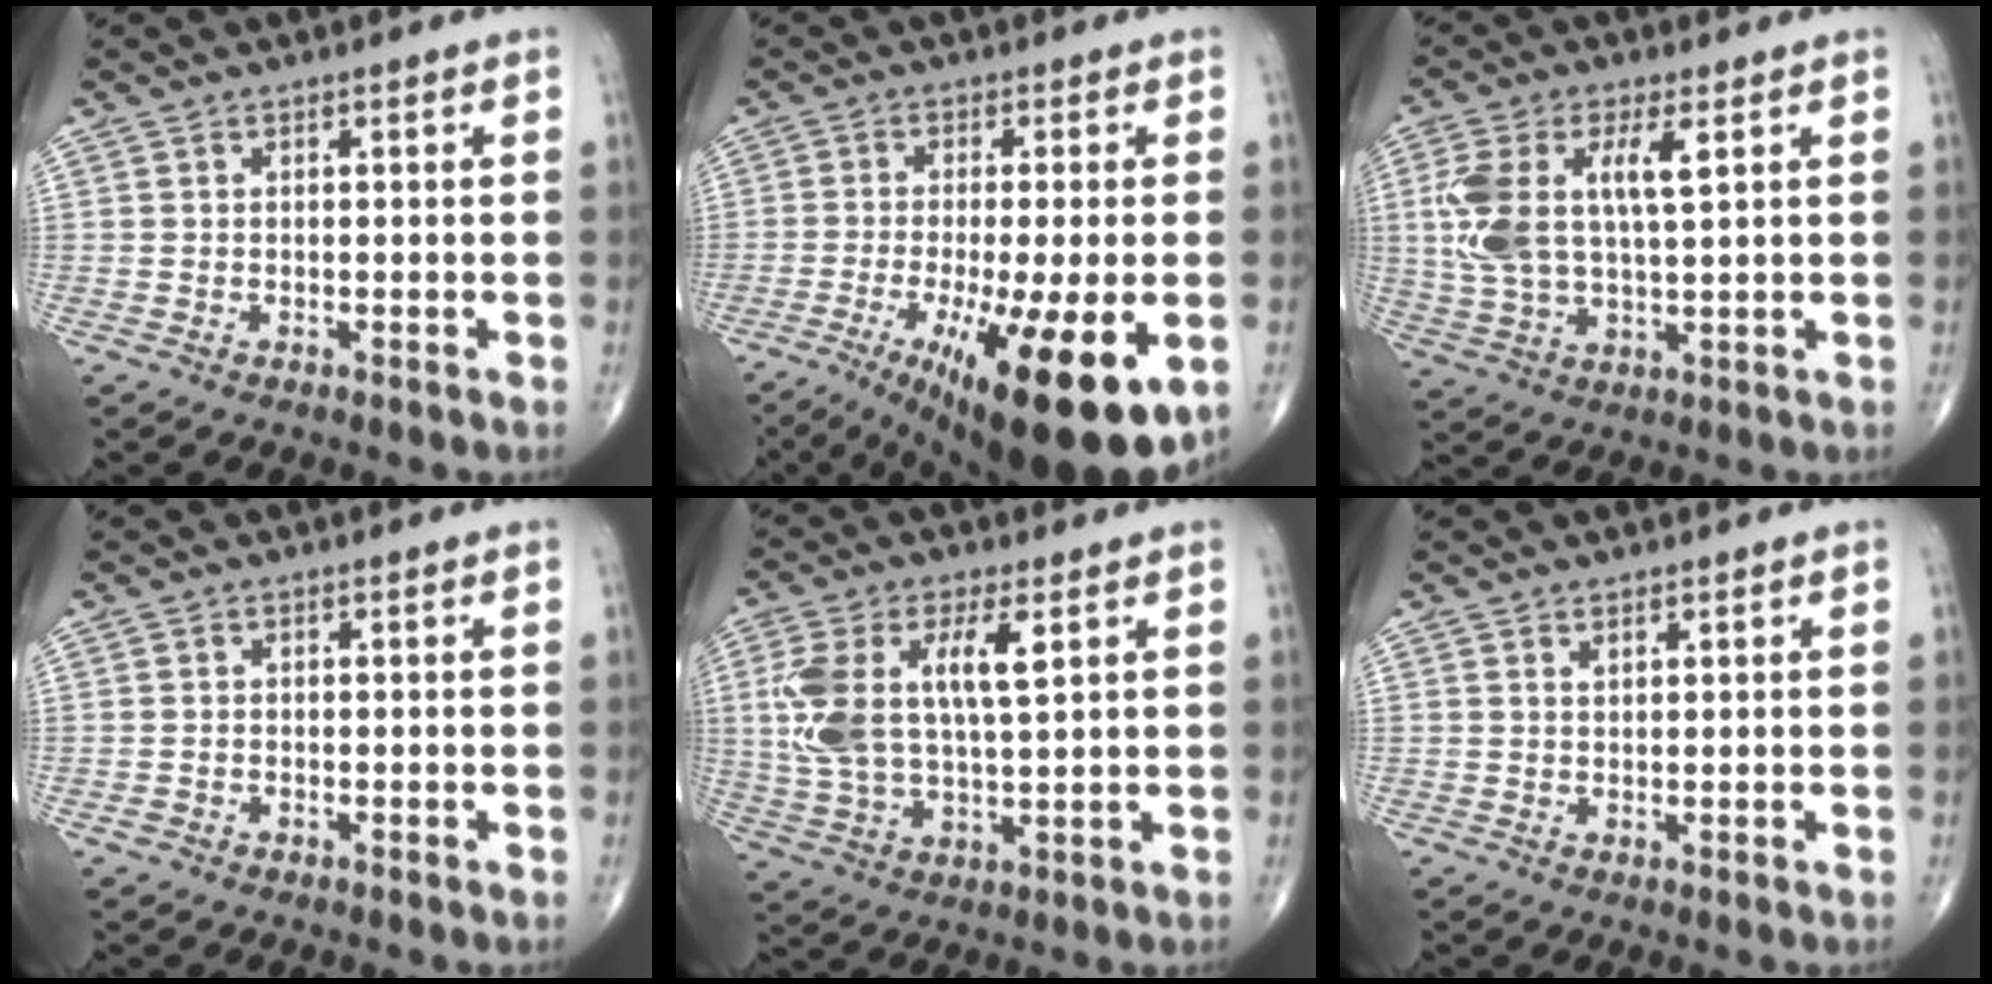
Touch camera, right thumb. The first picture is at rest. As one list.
[{"total": 19.7, "force": [-7.1, 4.8, 17.7], "torque": [-0.248, -0.027, -0.094]}, {"total": 12.7, "force": [3.1, 5.3, 11.1], "torque": [-0.245, 0.001, 0.064]}, {"total": 0.8, "force": [-0.5, 0.6, 0.2], "torque": [-0.006, 0.002, -0.009]}, {"total": 13.8, "force": [3.6, 5.7, 12.1], "torque": [-0.256, 0.000, 0.073]}, {"total": 0.7, "force": [0.6, 0.2, 0.3], "torque": [-0.004, -0.005, 0.012]}]